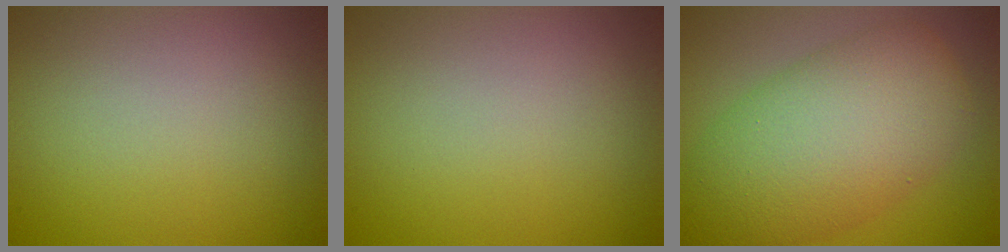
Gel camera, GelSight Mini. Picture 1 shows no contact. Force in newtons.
{"total": 0.0}
{"total": 9.5, "press": 9.4, "slide": 0.3}